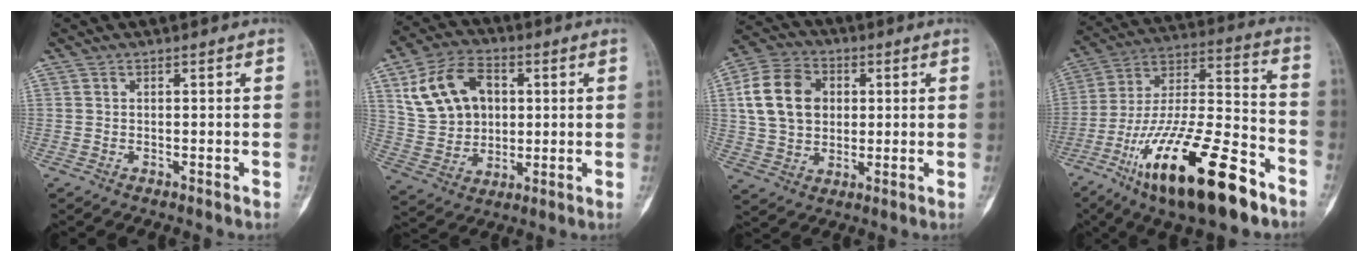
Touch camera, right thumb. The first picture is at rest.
{"total": 14.6, "force": [4.3, 10.8, 9.0], "torque": [-0.135, 0.003, 0.083]}
{"total": 13.7, "force": [2.6, 10.5, 8.5], "torque": [-0.133, 0.008, 0.044]}
{"total": 26.8, "force": [-14.7, 8.1, 20.8], "torque": [-0.370, 0.065, -0.250]}